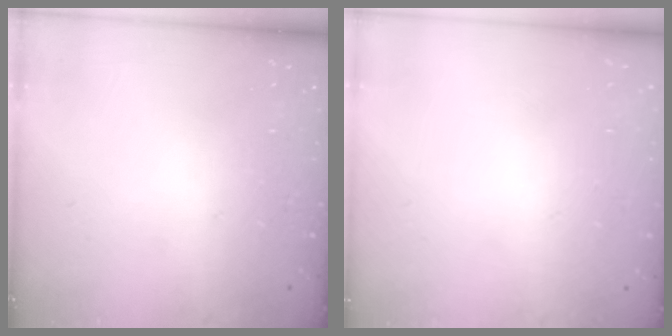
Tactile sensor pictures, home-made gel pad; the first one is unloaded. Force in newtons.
{"total": 0.0}